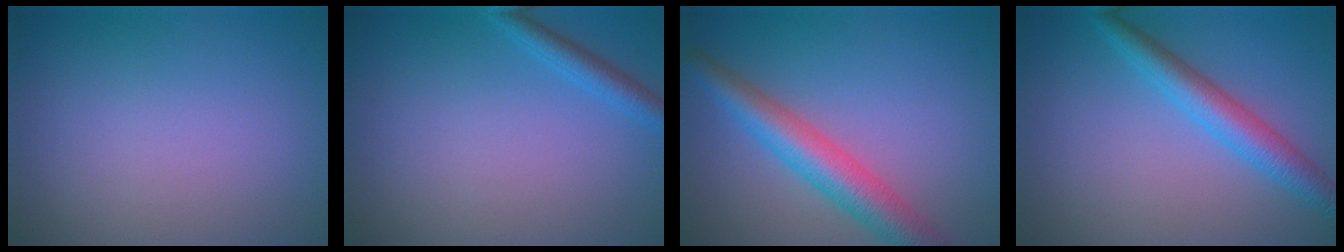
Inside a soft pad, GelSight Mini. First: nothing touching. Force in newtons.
{"total": 1.9, "press": 1.9, "slide": 0.1}
{"total": 5.3, "press": 5.3, "slide": 0.2}
{"total": 3.9, "press": 3.8, "slide": 0.1}